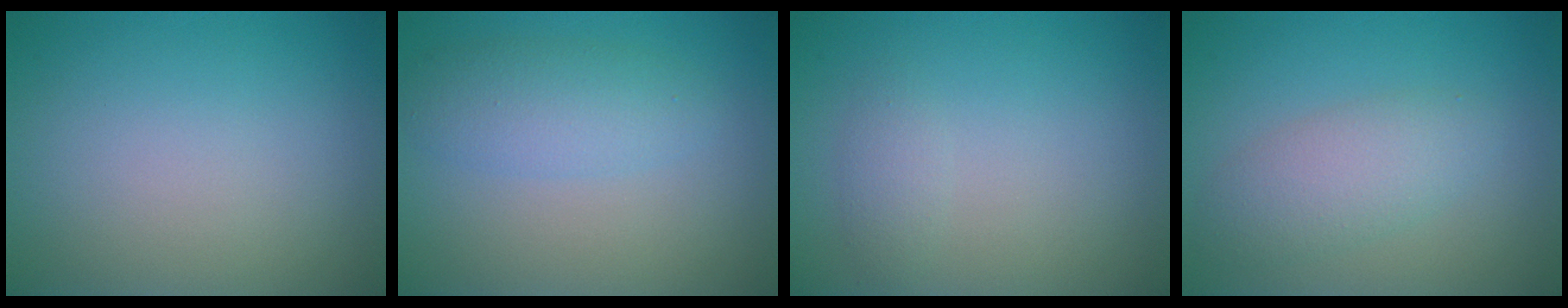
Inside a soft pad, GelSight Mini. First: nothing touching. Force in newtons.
{"total": 3.3, "press": 3.2, "slide": 0.1}
{"total": 1.1, "press": 1.1, "slide": 0.0}
{"total": 3.3, "press": 3.3, "slide": 0.2}